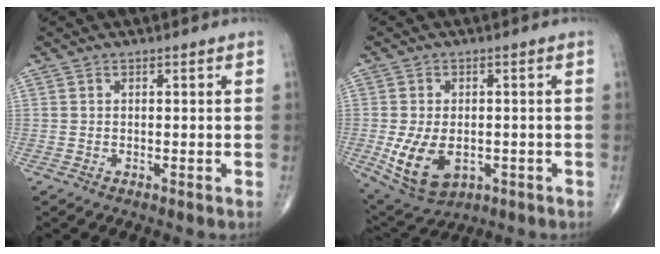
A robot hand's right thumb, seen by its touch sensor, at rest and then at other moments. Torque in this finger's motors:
{"motor_torque": [0.24, 0.17, 0.98, -0.08, 0.29]}